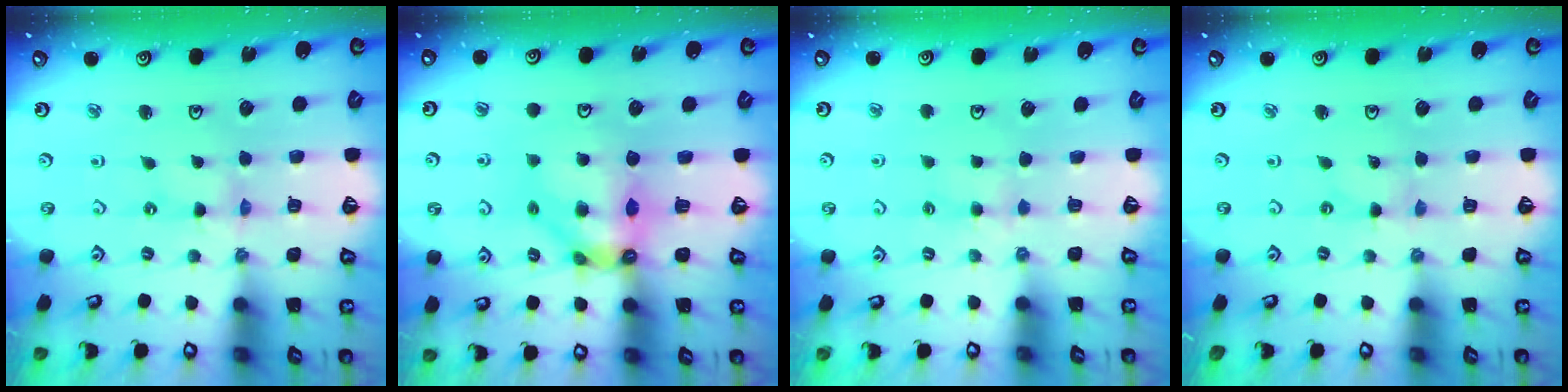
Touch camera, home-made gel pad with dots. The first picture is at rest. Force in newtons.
{"total": 9.6, "press": 9.6, "slide": 1.0}
{"total": 3.9, "press": 3.9, "slide": 0.4}
{"total": 0.0}